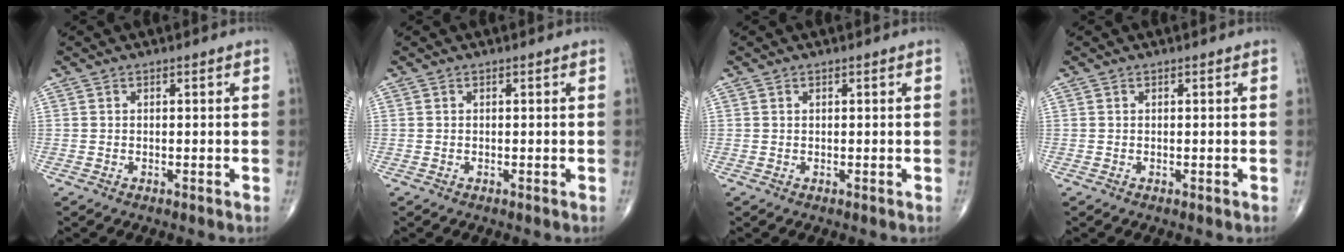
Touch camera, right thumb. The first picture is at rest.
{"total": 0.0}
{"total": 0.0}
{"total": 0.0}